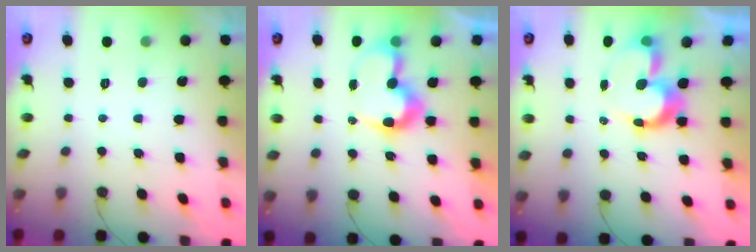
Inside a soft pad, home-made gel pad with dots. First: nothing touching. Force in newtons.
{"total": 10.4, "press": 10.4, "slide": 0.5}
{"total": 8.3, "press": 8.2, "slide": 0.8}